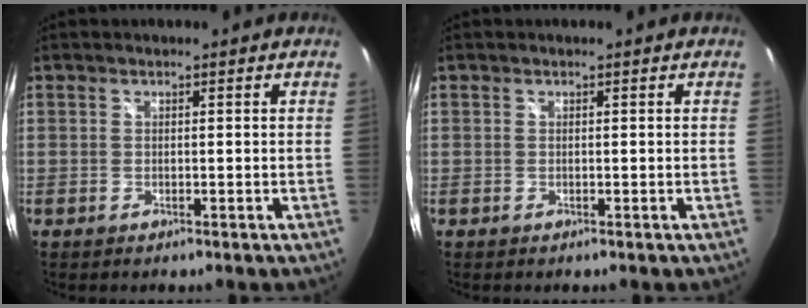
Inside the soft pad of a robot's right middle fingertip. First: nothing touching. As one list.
[{"total": 0.0}]